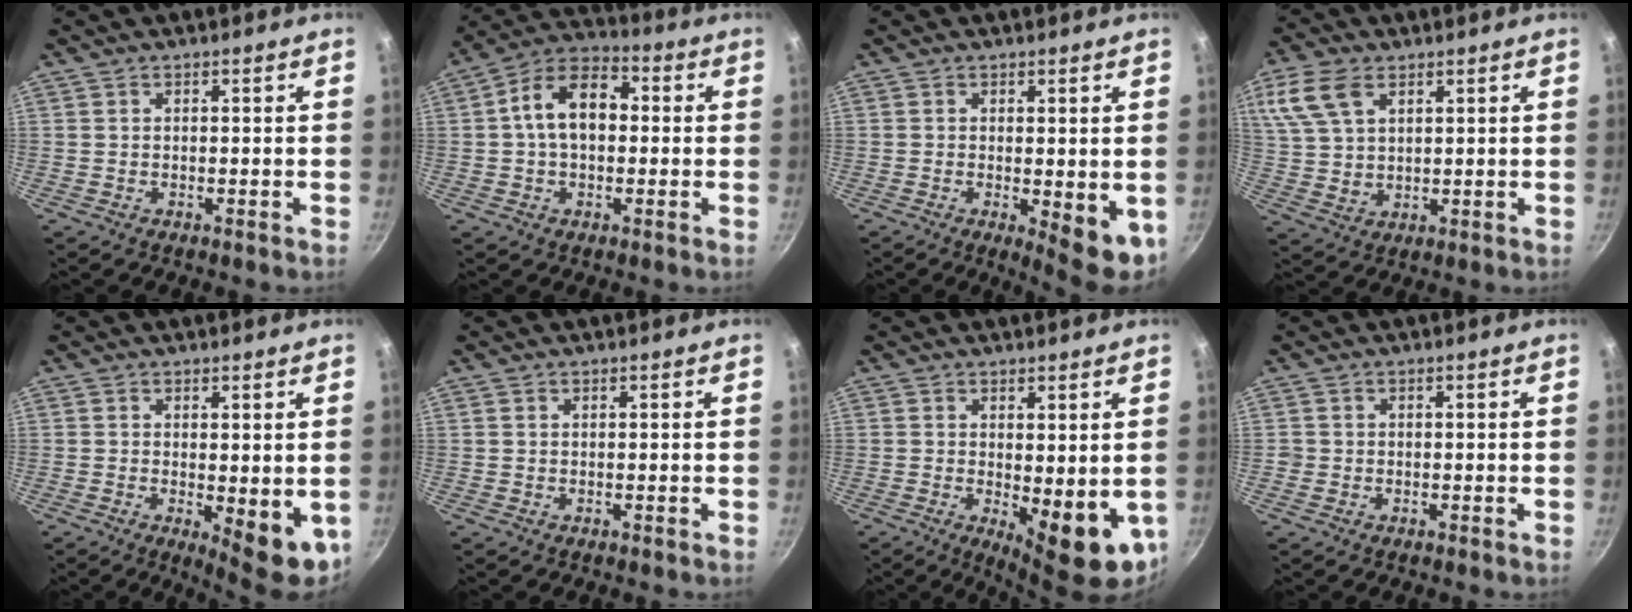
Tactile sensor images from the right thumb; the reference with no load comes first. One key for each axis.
{"total": 12.0, "fx": 0.9, "fy": 7.8, "fz": 9.0, "tx": -0.119, "ty": 0.034, "tz": -0.004}
{"total": 7.6, "fx": -1.1, "fy": 2.7, "fz": 7.1, "tx": -0.080, "ty": -0.008, "tz": -0.006}
{"total": 11.9, "fx": 5.6, "fy": 7.3, "fz": 7.7, "tx": -0.156, "ty": -0.001, "tz": 0.115}
{"total": 8.4, "fx": -0.9, "fy": 3.2, "fz": 7.7, "tx": -0.085, "ty": -0.009, "tz": -0.003}
{"total": 0.0}
{"total": 10.5, "fx": -1.1, "fy": 4.2, "fz": 9.6, "tx": -0.107, "ty": -0.011, "tz": -0.001}
{"total": 1.0, "fx": -0.3, "fy": 1.0, "fz": 0.2, "tx": -0.002, "ty": 0.001, "tz": -0.007}